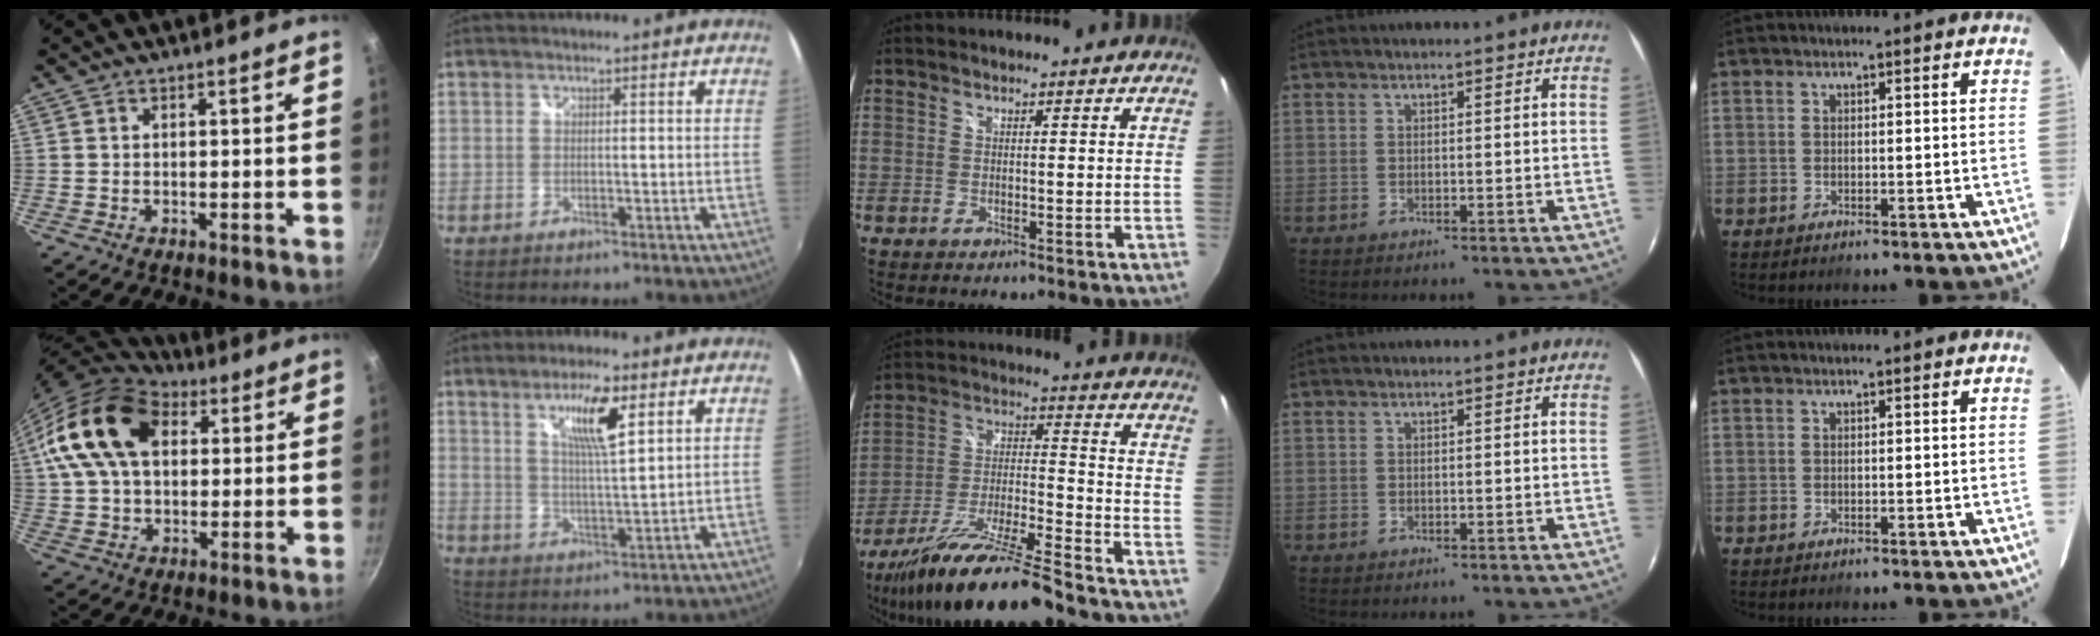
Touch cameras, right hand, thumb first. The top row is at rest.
{"thumb": {"total": 18.5, "force": [5.4, 12.5, 12.6], "torque": [-0.217, 0.010, 0.086]}, "index": {"total": 8.2, "force": [4.3, 1.3, 6.9], "torque": [-0.121, -0.001, 0.076]}, "middle": {"total": 18.4, "force": [-14.7, 0.9, 11.0], "torque": [-0.214, -0.030, -0.257]}}